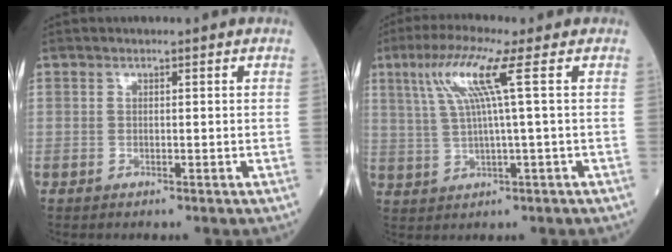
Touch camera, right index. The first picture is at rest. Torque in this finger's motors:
{"motor_torque": [0.66, 0.12, 0.50, 0.14]}